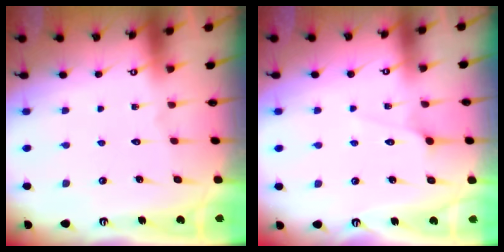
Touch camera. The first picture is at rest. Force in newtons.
{"total": 3.6, "press": 3.6, "slide": 0.5}